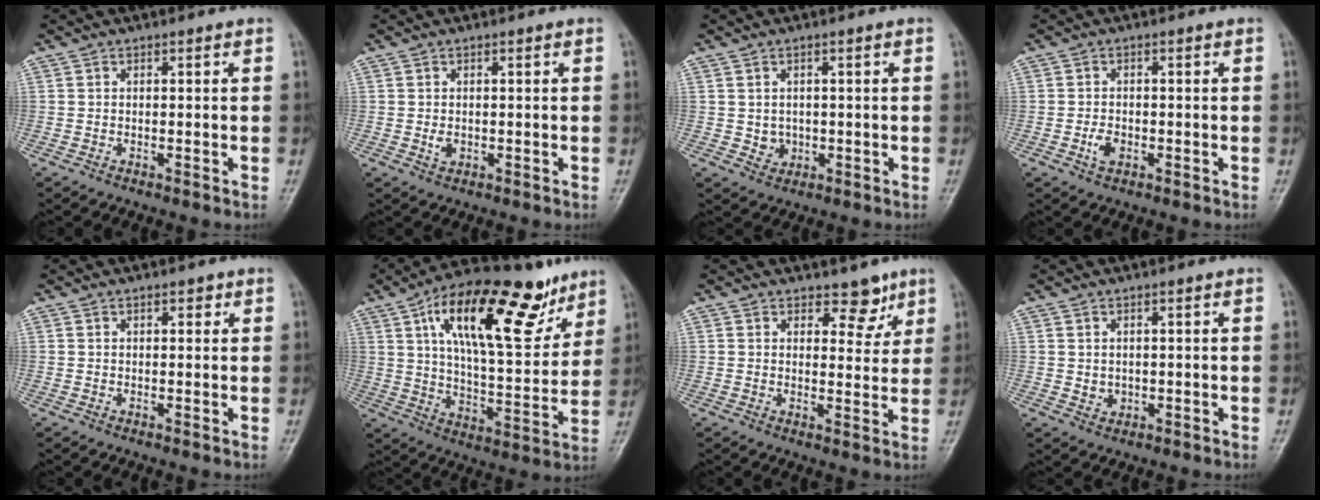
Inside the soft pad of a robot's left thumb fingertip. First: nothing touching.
{"total": 1.5, "force": [-0.1, 1.1, 0.9], "torque": [-0.014, -0.001, 0.002]}
{"total": 2.5, "force": [0.0, 2.3, 1.0], "torque": [-0.007, 0.000, 0.008]}
{"total": 2.5, "force": [-0.9, 1.7, 1.7], "torque": [-0.030, 0.002, -0.016]}
{"total": 1.7, "force": [1.0, 0.9, 1.0], "torque": [-0.004, -0.002, 0.010]}
{"total": 24.7, "force": [12.9, 9.6, 18.7], "torque": [-0.259, -0.031, 0.215]}
{"total": 5.0, "force": [3.6, 2.9, 1.9], "torque": [0.010, -0.023, 0.050]}
{"total": 1.8, "force": [0.3, 1.5, 0.8], "torque": [-0.010, -0.004, 0.012]}